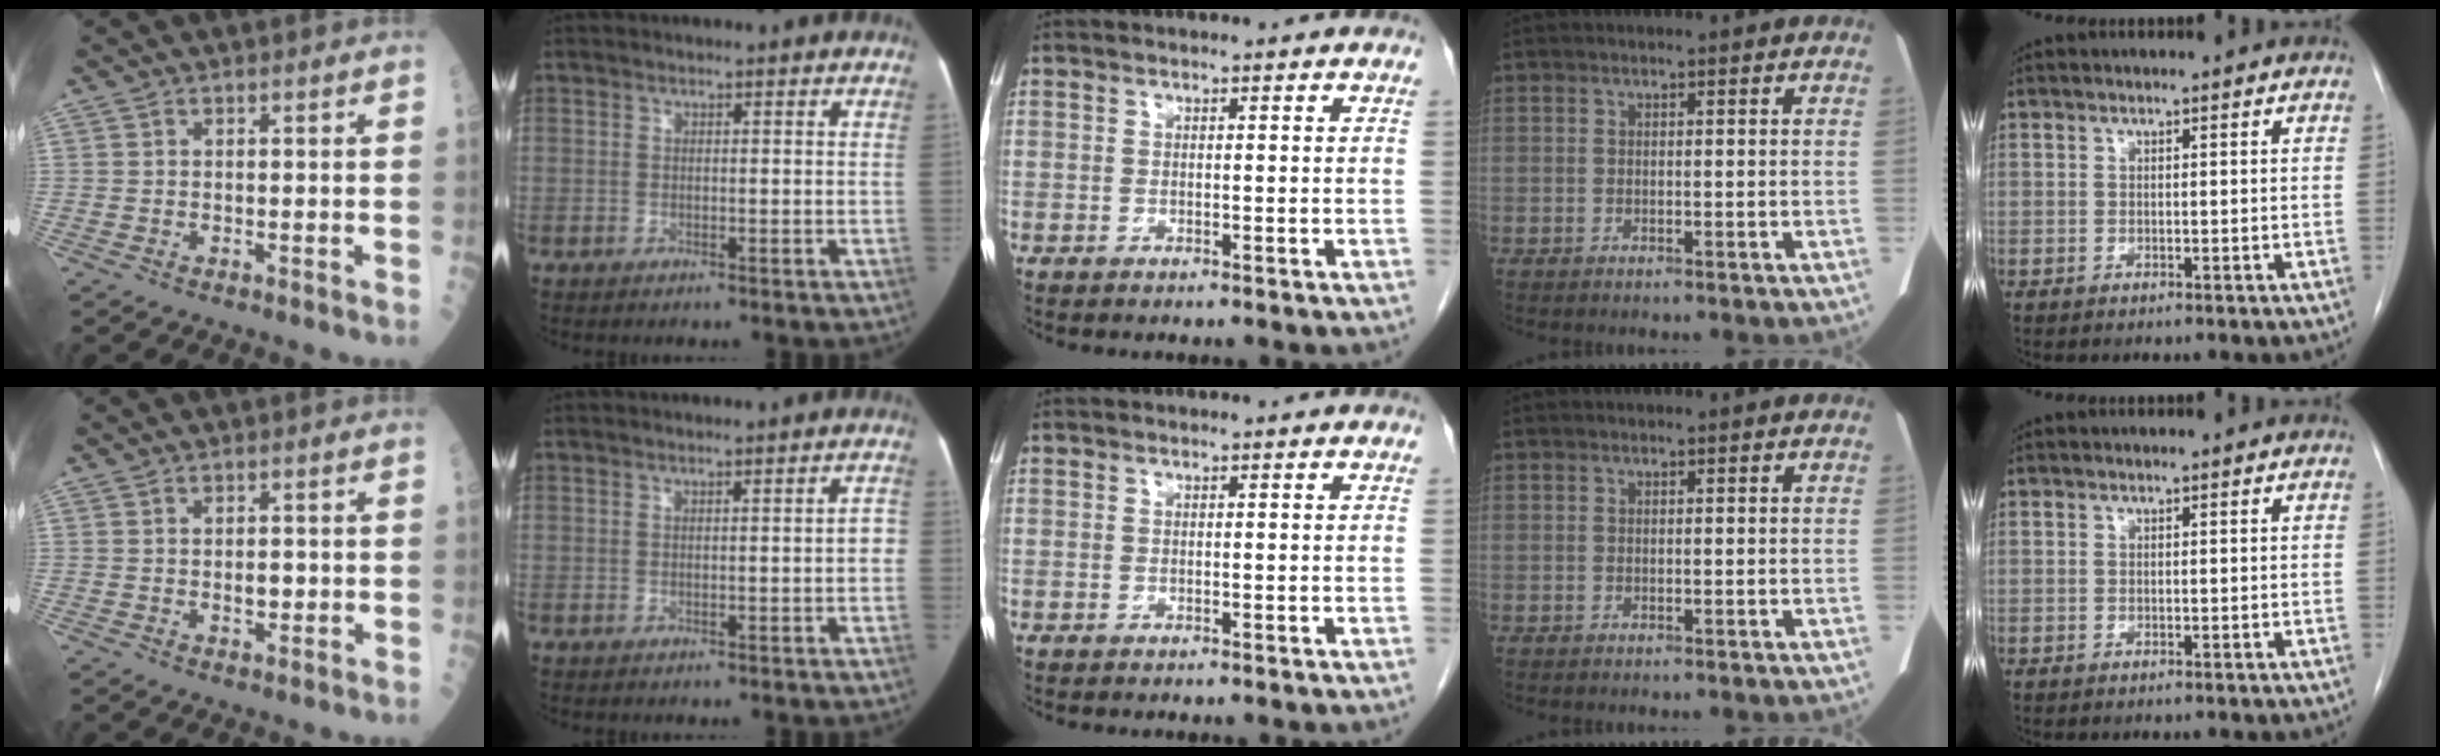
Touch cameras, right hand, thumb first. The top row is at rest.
{"thumb": {"total": 2.3, "force": [0.0, 1.3, 1.8], "torque": [-0.019, -0.001, 0.002]}, "index": {"total": 1.9, "force": [-0.4, 0.4, 1.8], "torque": [-0.015, 0.007, -0.003]}}